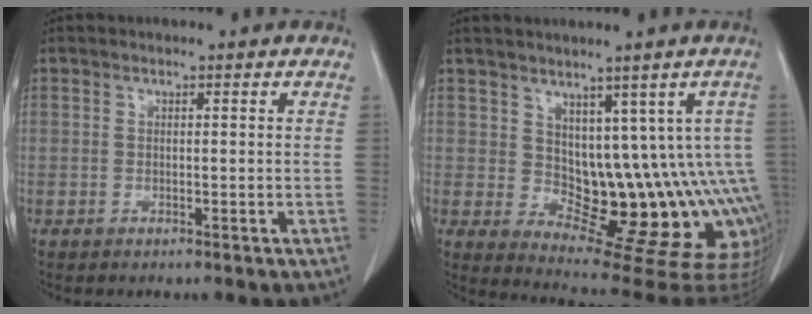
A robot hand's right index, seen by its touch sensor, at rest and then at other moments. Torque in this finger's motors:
{"motor_torque": [1.63, -0.16, 0.38, 0.07]}